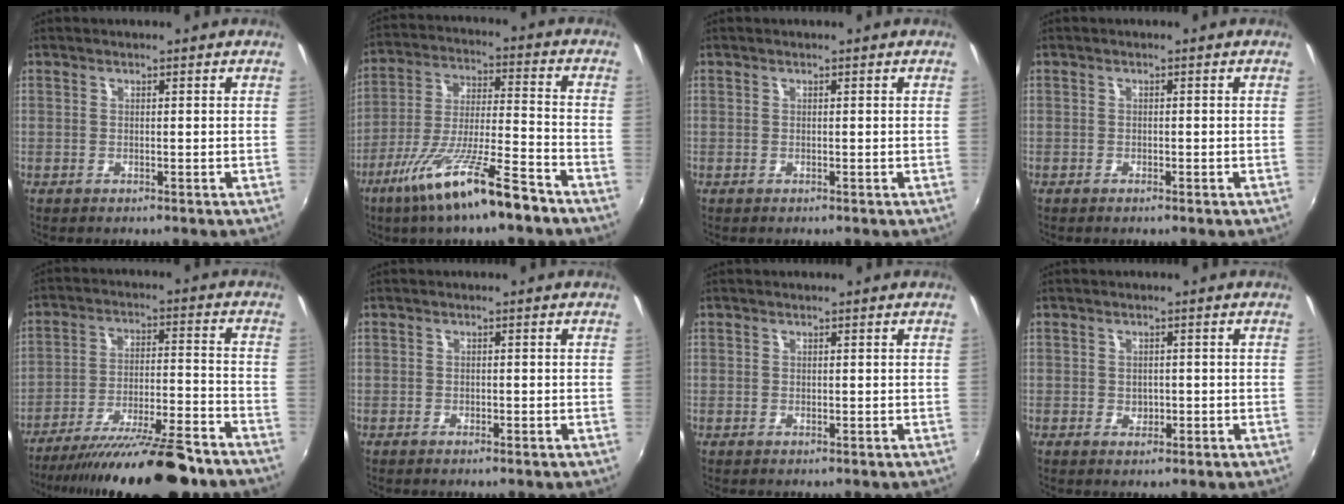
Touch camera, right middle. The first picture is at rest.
{"total": 15.5, "force": [-10.5, 1.4, 11.4], "torque": [-0.229, -0.028, -0.185]}
{"total": 0.0}
{"total": 0.7, "force": [-0.5, 0.2, 0.3], "torque": [-0.007, -0.003, -0.011]}
{"total": 21.2, "force": [-17.6, 3.3, 11.4], "torque": [-0.206, -0.039, -0.265]}
{"total": 1.0, "force": [-0.7, 0.5, 0.5], "torque": [-0.009, -0.004, -0.014]}
{"total": 0.0}
{"total": 2.0, "force": [-0.5, 1.7, 1.0], "torque": [-0.014, -0.002, -0.007]}